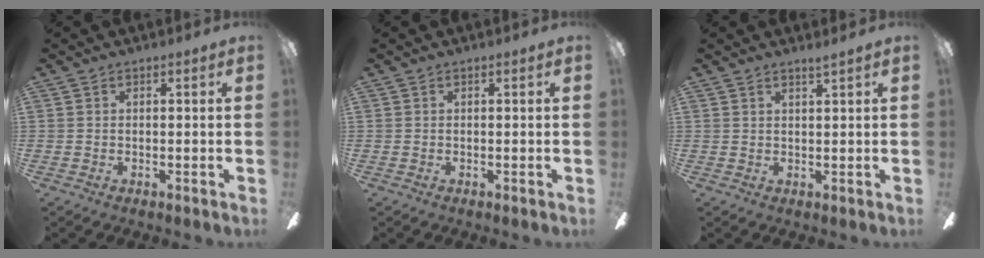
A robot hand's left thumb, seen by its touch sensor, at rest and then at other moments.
{"total": 0.0}
{"total": 1.5, "force": [1.4, -0.4, 0.2], "torque": [-0.006, -0.007, 0.026]}